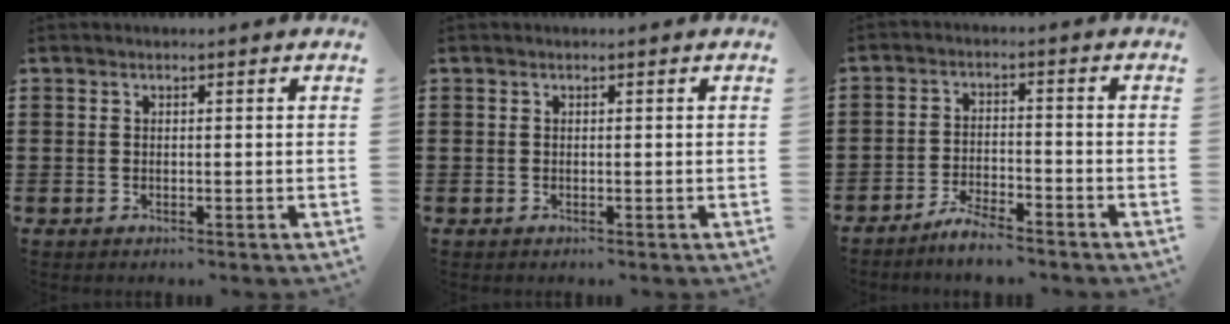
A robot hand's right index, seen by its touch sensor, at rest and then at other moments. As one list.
[{"total": 0.0}, {"total": 4.3, "force": [-4.1, 0.2, 1.2], "torque": [-0.031, 0.002, -0.082]}]